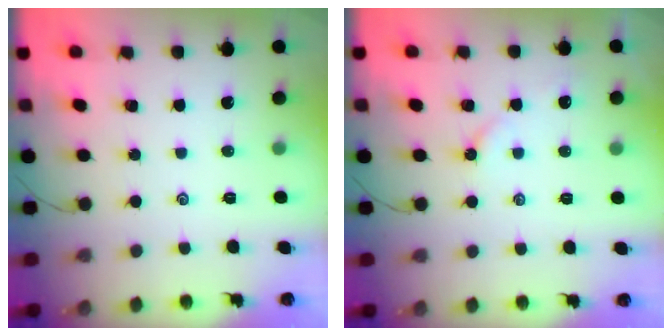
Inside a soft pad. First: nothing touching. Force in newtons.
{"total": 5.4, "press": 5.4, "slide": 0.6}